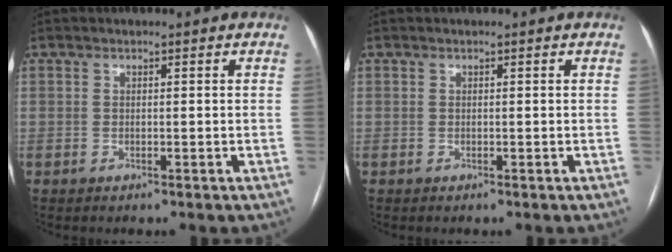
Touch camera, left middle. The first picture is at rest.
{"total": 0.0}